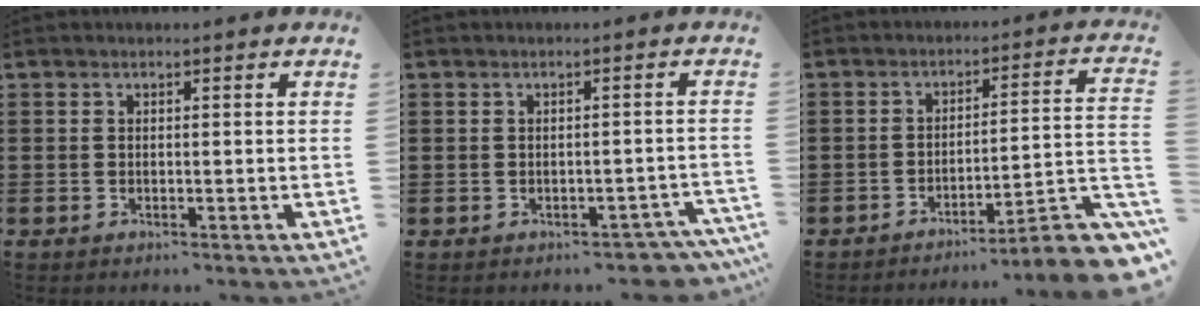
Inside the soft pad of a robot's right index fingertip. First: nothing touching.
{"total": 2.2, "force": [-2.0, 0.8, 0.2], "torque": [-0.008, 0.002, -0.044]}
{"total": 6.4, "force": [-5.0, 0.1, 3.9], "torque": [-0.060, -0.013, -0.098]}